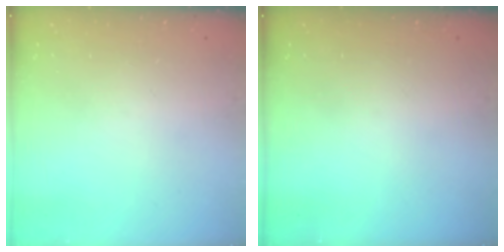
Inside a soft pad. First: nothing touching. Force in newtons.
{"total": 0.0}